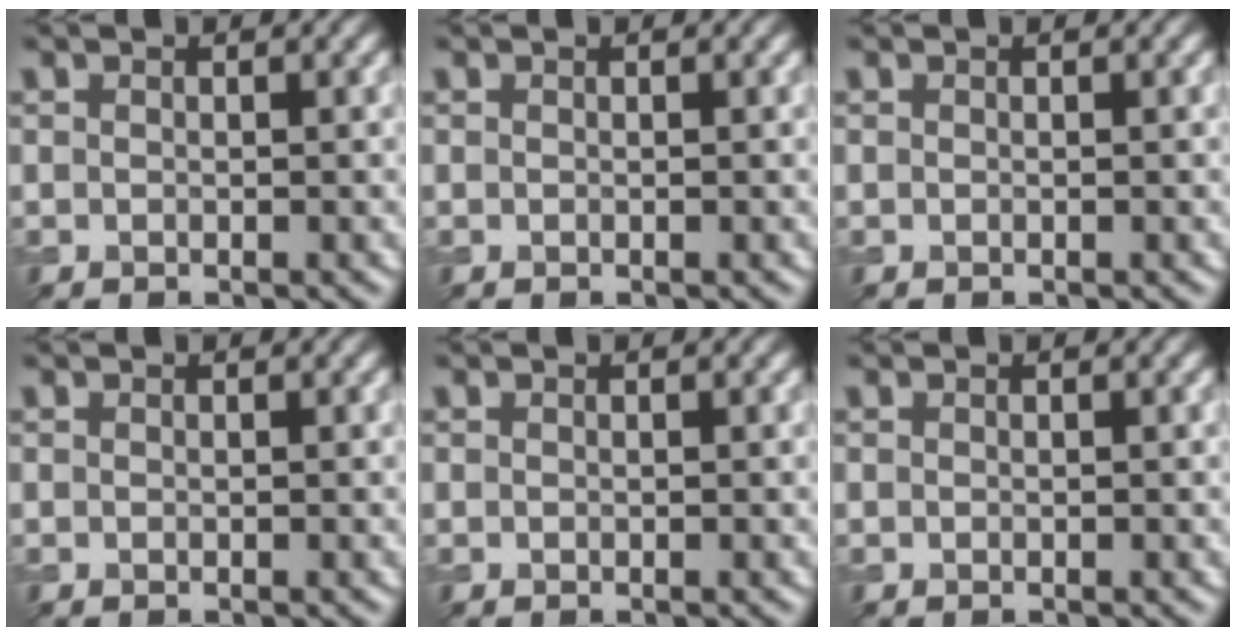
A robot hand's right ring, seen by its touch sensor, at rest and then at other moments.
{"total": 0.0}
{"total": 0.0}
{"total": 0.0}
{"total": 0.0}
{"total": 0.0}